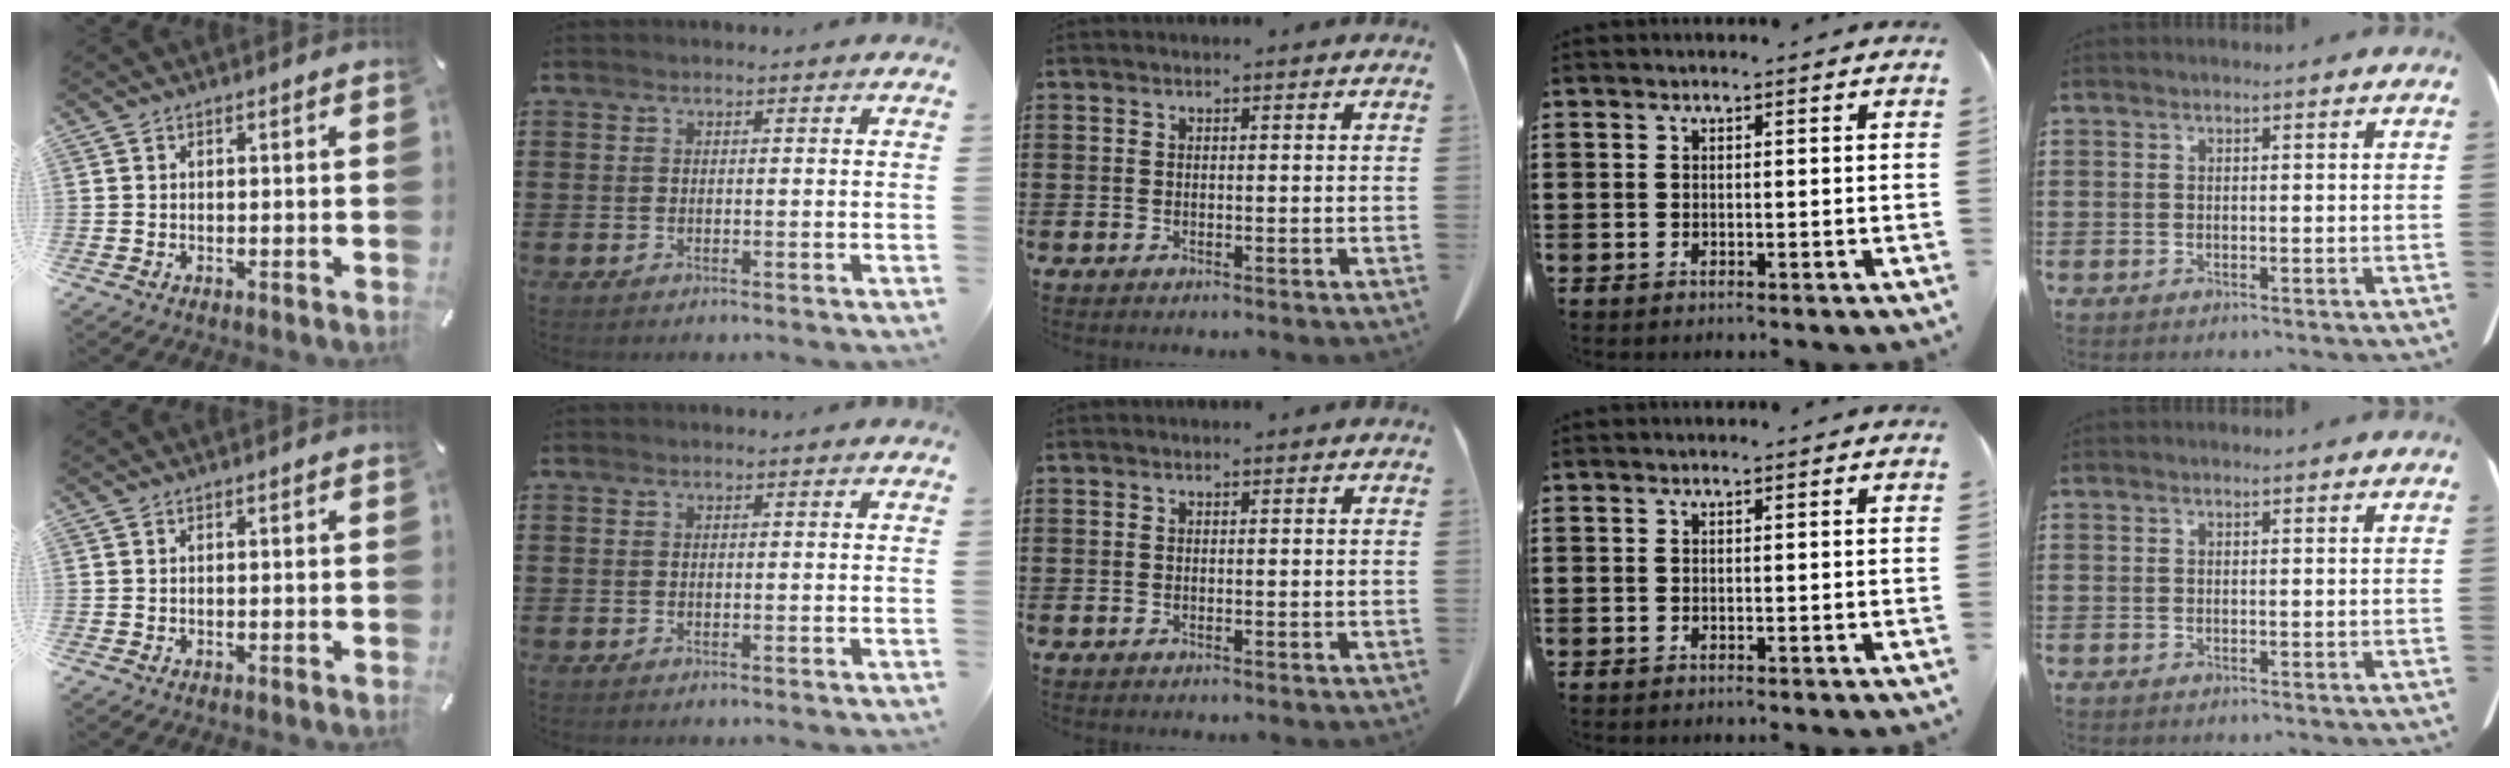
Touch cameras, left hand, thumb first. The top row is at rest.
{}